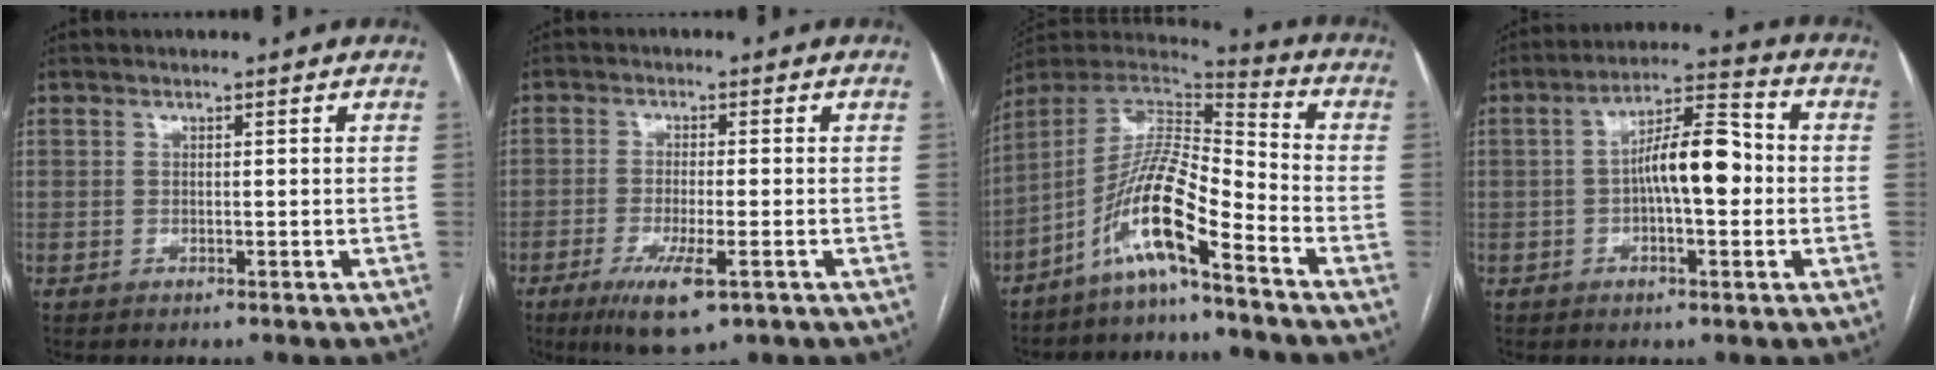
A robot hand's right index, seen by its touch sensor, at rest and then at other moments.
{"total": 7.8, "force": [-3.9, 1.3, 6.6], "torque": [-0.125, -0.020, -0.061]}
{"total": 12.4, "force": [-7.2, 1.1, 10.0], "torque": [-0.197, 0.010, -0.139]}
{"total": 9.6, "force": [-0.6, 2.8, 9.2], "torque": [-0.161, 0.028, -0.012]}